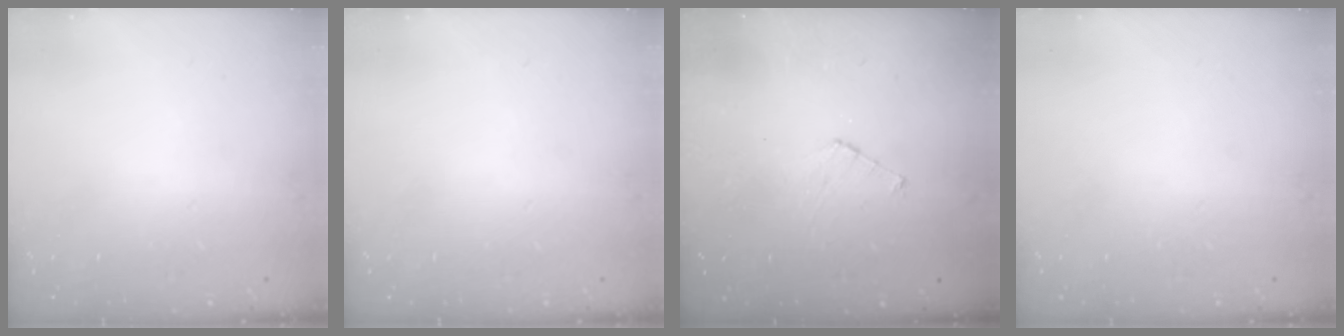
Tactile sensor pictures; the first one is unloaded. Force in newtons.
{"total": 0.0}
{"total": 4.3, "press": 4.3, "slide": 0.4}
{"total": 0.0}